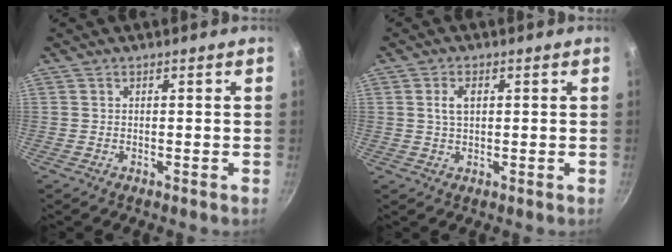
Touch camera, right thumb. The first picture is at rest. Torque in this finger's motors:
{"motor_torque": [0.14, 1.23, 0.39, 0.44, 0.00]}